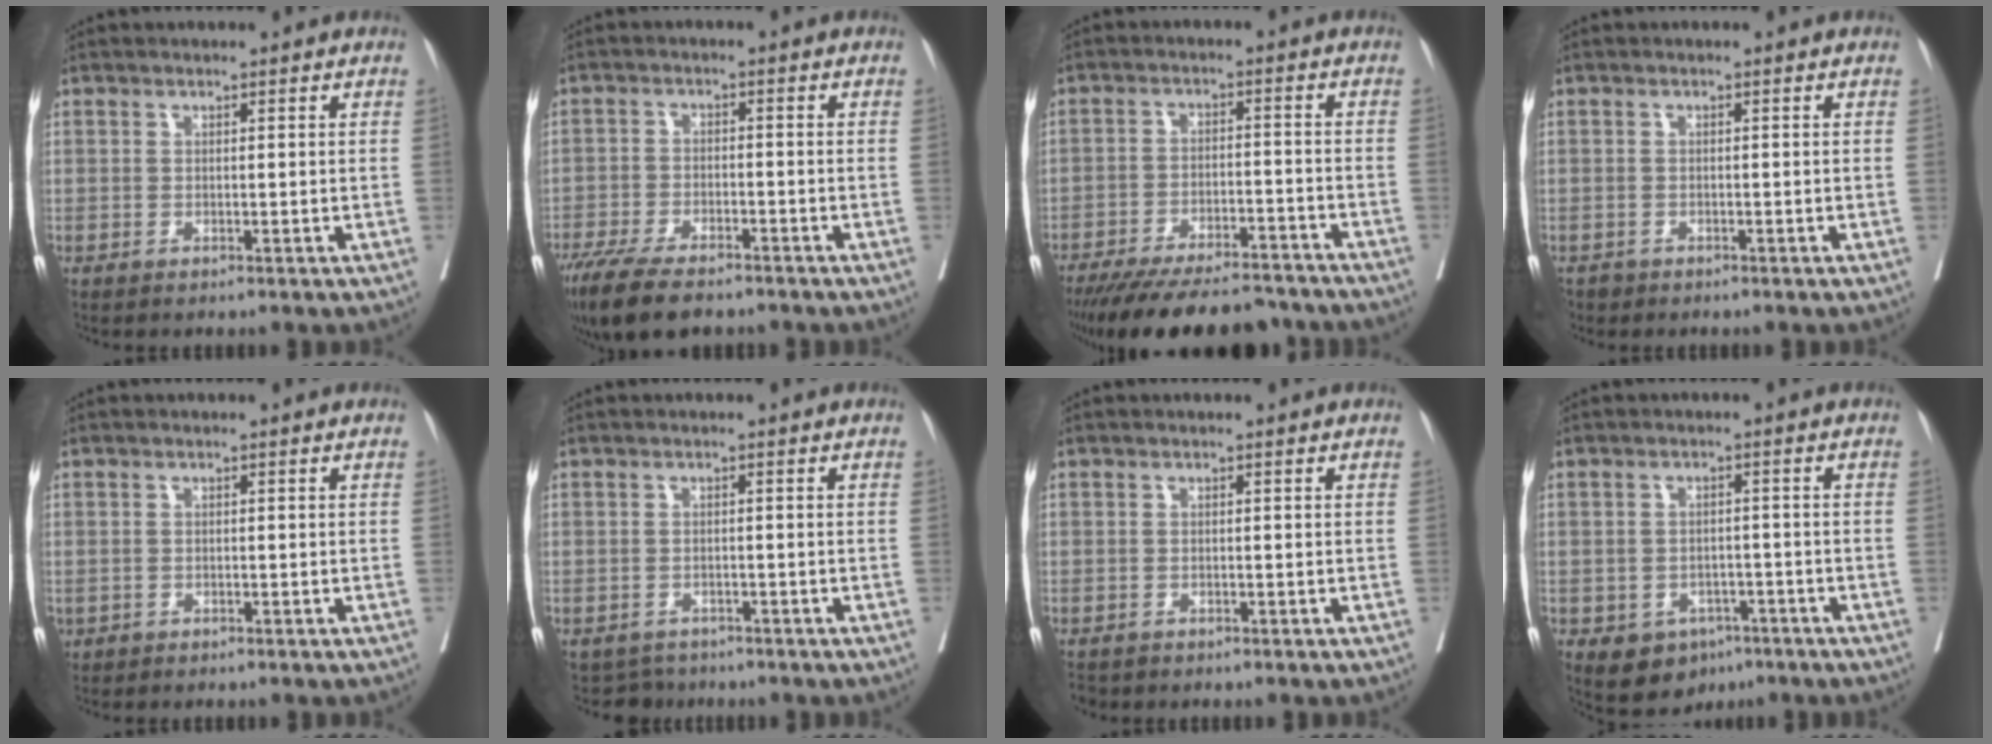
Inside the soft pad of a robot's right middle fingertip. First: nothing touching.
{"total": 11.1, "force": [-8.7, 3.1, 6.2], "torque": [-0.104, -0.021, -0.144]}
{"total": 18.7, "force": [-16.5, 4.0, 7.8], "torque": [-0.136, -0.018, -0.238]}
{"total": 1.3, "force": [-1.0, 0.8, -0.1], "torque": [-0.005, 0.002, -0.017]}
{"total": 0.9, "force": [-0.5, 0.7, 0.2], "torque": [-0.009, 0.002, -0.006]}
{"total": 3.0, "force": [-2.4, 1.6, -0.5], "torque": [0.008, 0.000, -0.039]}
{"total": 1.9, "force": [-1.5, 1.1, 0.2], "torque": [-0.008, -0.001, -0.026]}
{"total": 6.4, "force": [-3.6, 4.7, 2.4], "torque": [-0.032, 0.004, -0.044]}